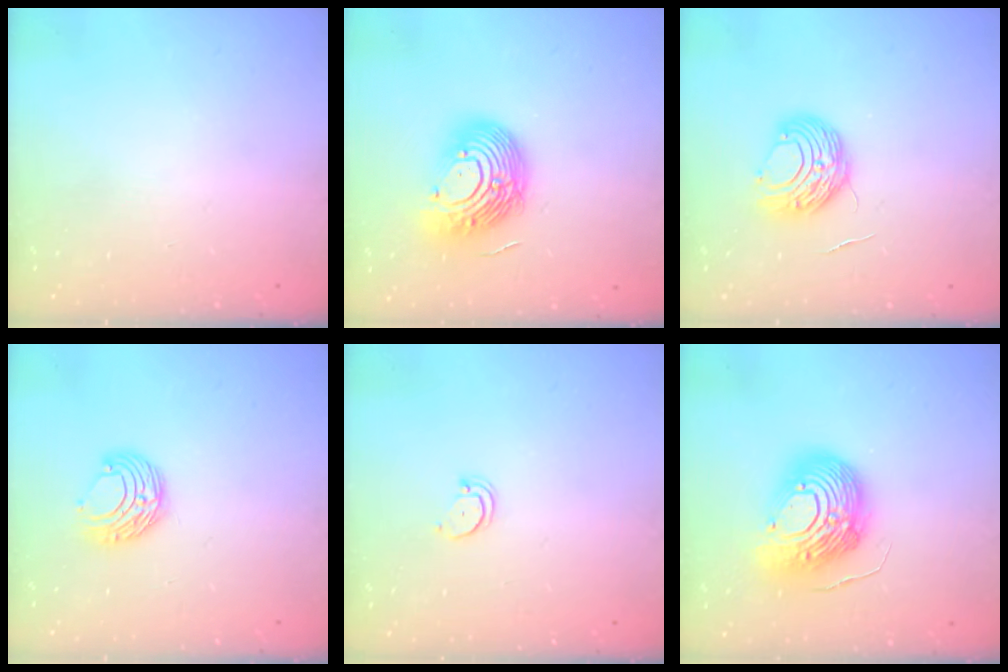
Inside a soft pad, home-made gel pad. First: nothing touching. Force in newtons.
{"total": 15.1, "press": 14.8, "slide": 2.7}
{"total": 9.4, "press": 9.3, "slide": 0.6}
{"total": 8.1, "press": 8.1, "slide": 0.4}
{"total": 2.5, "press": 2.5, "slide": 0.2}
{"total": 17.4, "press": 17.3, "slide": 1.6}